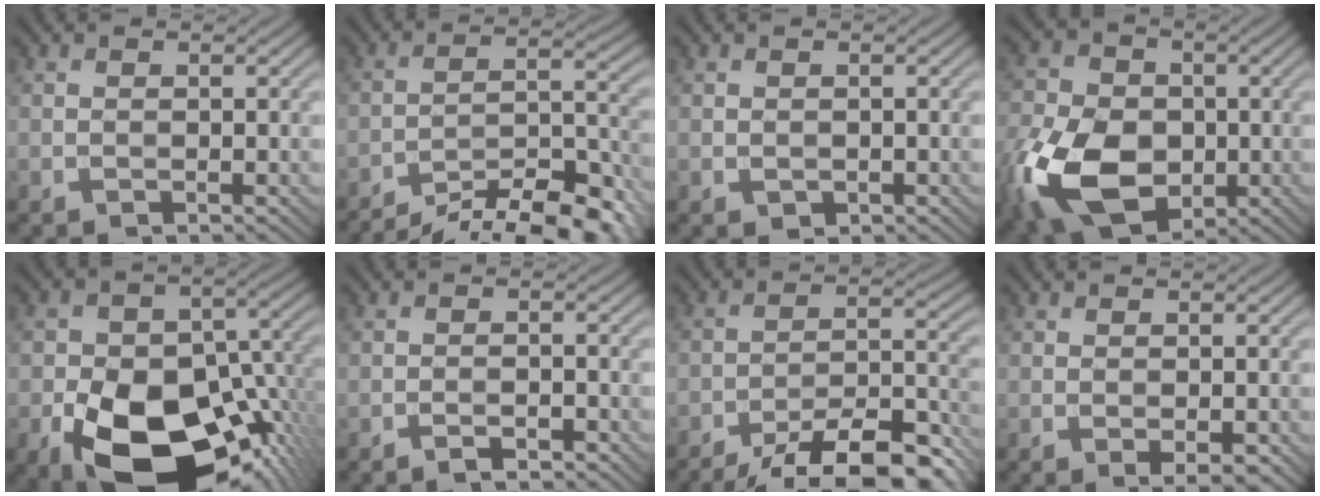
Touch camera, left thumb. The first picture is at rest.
{"total": 13.6, "force": [-11.4, 2.8, 6.9], "torque": [-0.114, 0.003, -0.173]}
{"total": 0.7, "force": [0.1, 0.6, 0.3], "torque": [-0.004, -0.006, 0.005]}
{"total": 15.8, "force": [-5.0, 10.7, 10.4], "torque": [-0.259, -0.038, -0.100]}
{"total": 18.7, "force": [-8.0, 11.5, 12.3], "torque": [-0.198, -0.039, -0.112]}
{"total": 1.5, "force": [-1.3, 0.2, 0.8], "torque": [-0.012, 0.003, -0.024]}
{"total": 14.0, "force": [-11.0, 4.0, 7.8], "torque": [-0.128, -0.008, -0.162]}
{"total": 1.7, "force": [-0.4, 0.5, 1.6], "torque": [-0.026, -0.003, -0.002]}